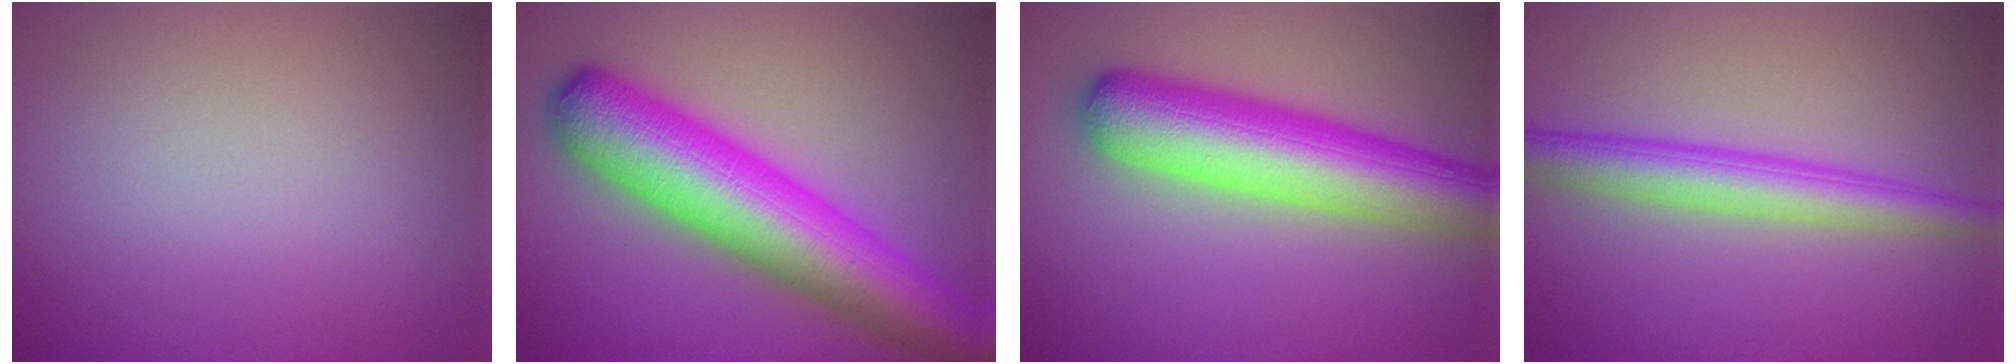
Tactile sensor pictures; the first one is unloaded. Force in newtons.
{"total": 11.1, "press": 11.1, "slide": 0.3}
{"total": 8.9, "press": 8.9, "slide": 0.4}
{"total": 4.4, "press": 4.4, "slide": 0.1}